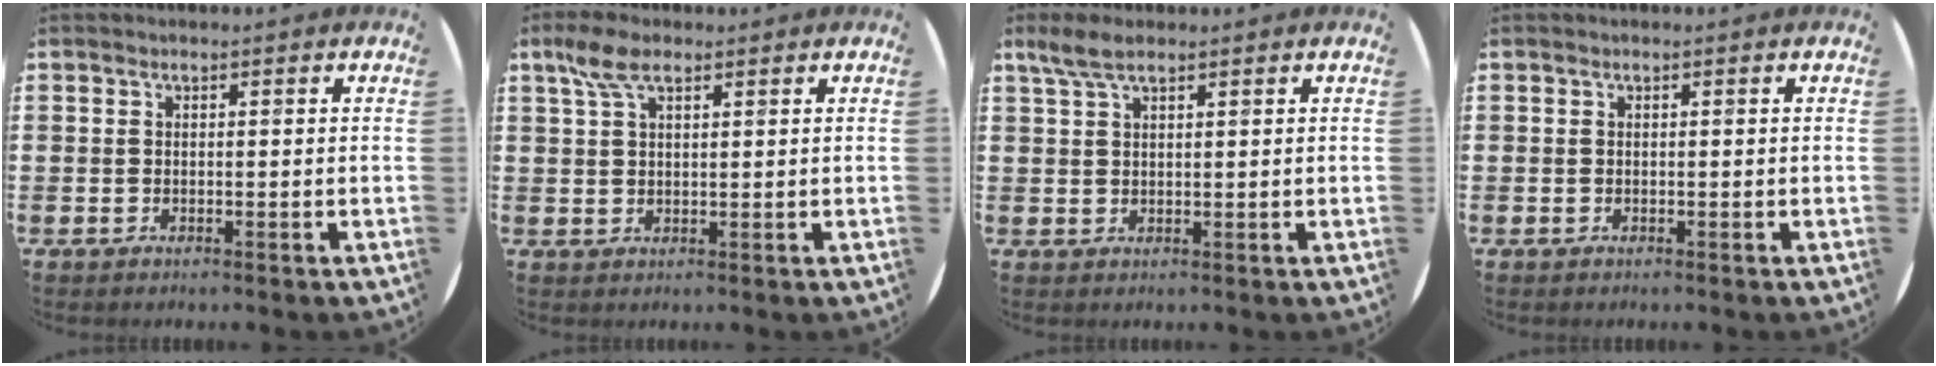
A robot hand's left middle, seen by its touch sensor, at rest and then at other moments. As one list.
[{"total": 4.5, "force": [2.7, 1.9, 3.1], "torque": [-0.060, 0.004, 0.047]}, {"total": 3.3, "force": [2.4, 0.9, 2.1], "torque": [-0.046, 0.004, 0.044]}, {"total": 0.0}]